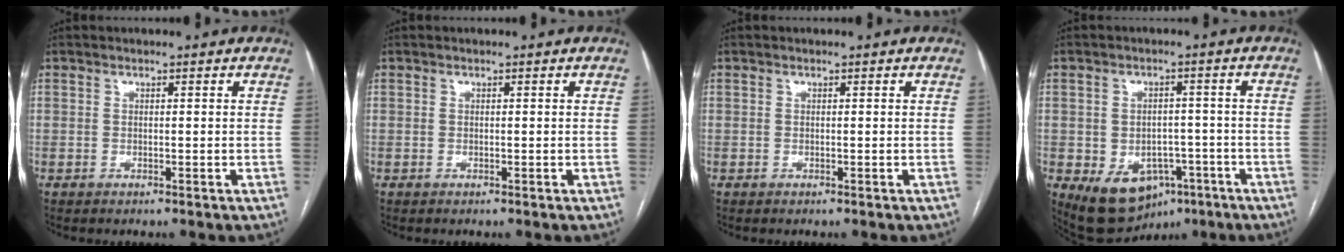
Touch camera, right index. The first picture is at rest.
{"total": 0.0}
{"total": 0.0}
{"total": 10.3, "force": [-4.9, 7.3, 5.3], "torque": [-0.075, 0.011, -0.061]}